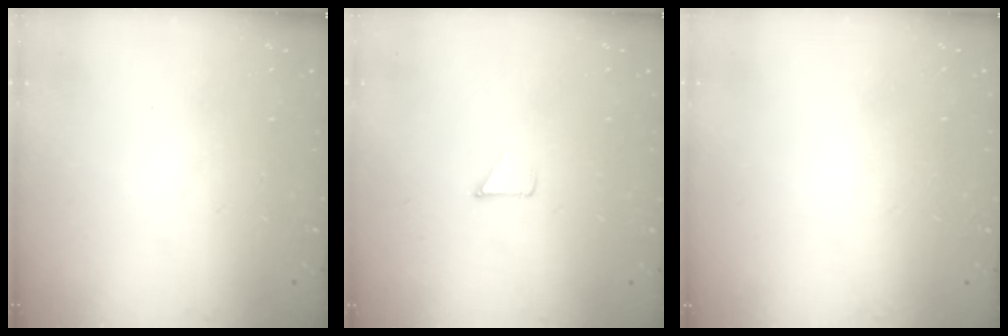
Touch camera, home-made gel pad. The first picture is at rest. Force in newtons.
{"total": 2.9, "press": 2.8, "slide": 0.3}
{"total": 1.6, "press": 1.6, "slide": 0.0}